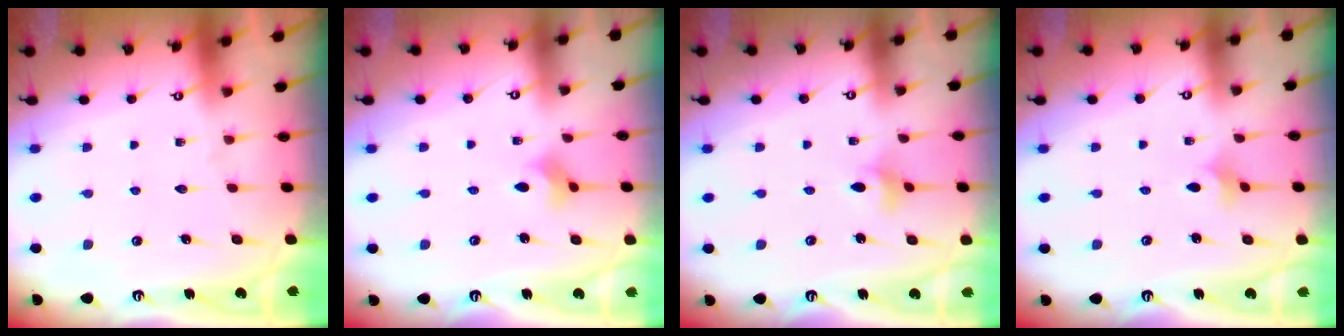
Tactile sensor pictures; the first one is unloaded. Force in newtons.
{"total": 2.6, "press": 2.5, "slide": 0.6}
{"total": 2.8, "press": 2.8, "slide": 0.4}
{"total": 2.4, "press": 2.3, "slide": 0.4}